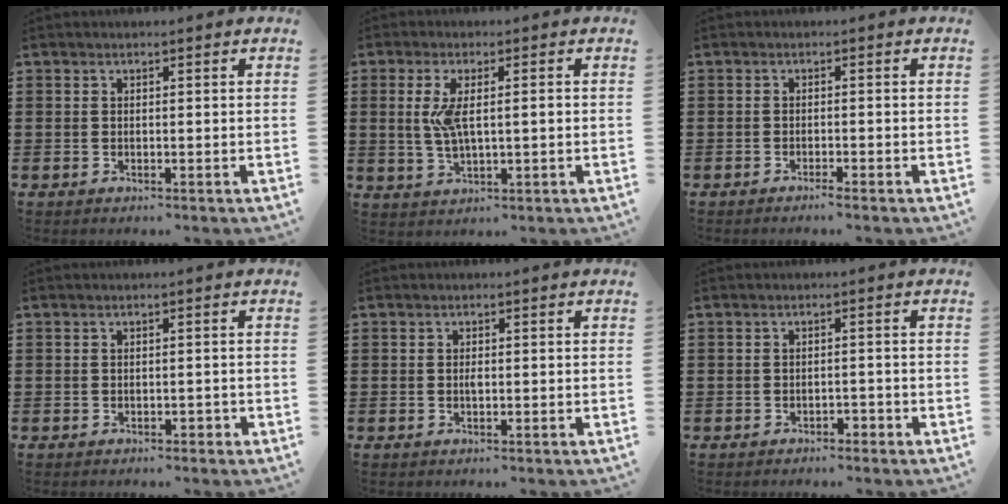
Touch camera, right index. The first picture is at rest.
{"total": 5.2, "force": [0.7, 1.5, 4.9], "torque": [-0.110, 0.000, 0.004]}
{"total": 1.2, "force": [-1.0, -0.1, 0.6], "torque": [-0.011, -0.002, -0.019]}
{"total": 0.8, "force": [-0.6, 0.3, 0.4], "torque": [-0.010, -0.002, -0.013]}
{"total": 0.7, "force": [-0.1, 0.2, 0.6], "torque": [-0.014, -0.004, -0.001]}
{"total": 1.3, "force": [-1.2, 0.4, 0.3], "torque": [-0.012, -0.001, -0.026]}